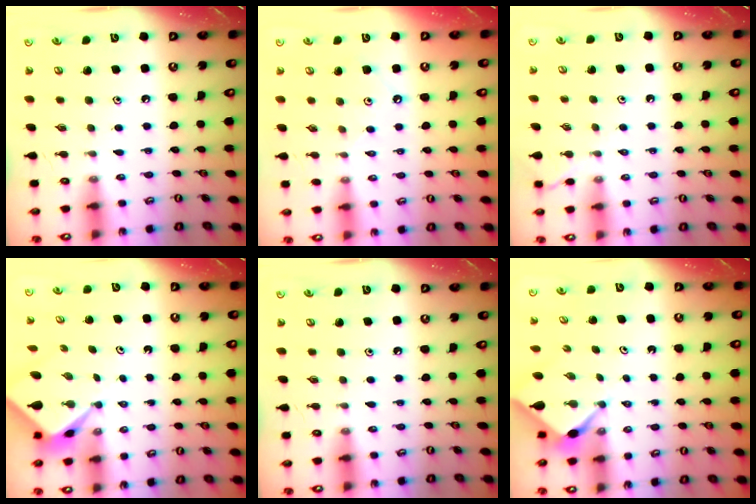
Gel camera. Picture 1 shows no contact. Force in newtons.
{"total": 2.4, "press": 2.4, "slide": 0.4}
{"total": 2.4, "press": 2.4, "slide": 0.5}
{"total": 2.1, "press": 2.1, "slide": 0.3}
{"total": 0.0}
{"total": 2.1, "press": 2.1, "slide": 0.3}